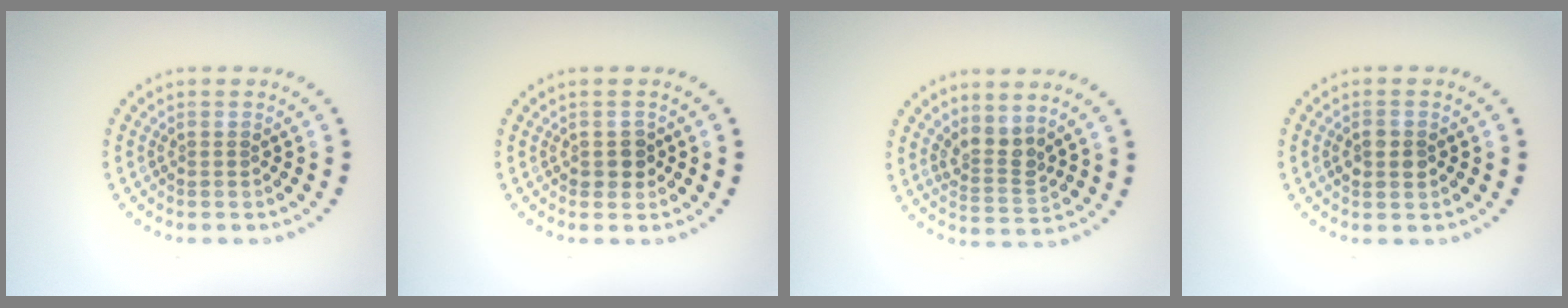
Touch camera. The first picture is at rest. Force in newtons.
{"total": 1.5, "press": 1.3, "slide": 0.6}
{"total": 2.6, "press": 1.9, "slide": 1.8}
{"total": 2.3, "press": 2.3, "slide": 0.1}